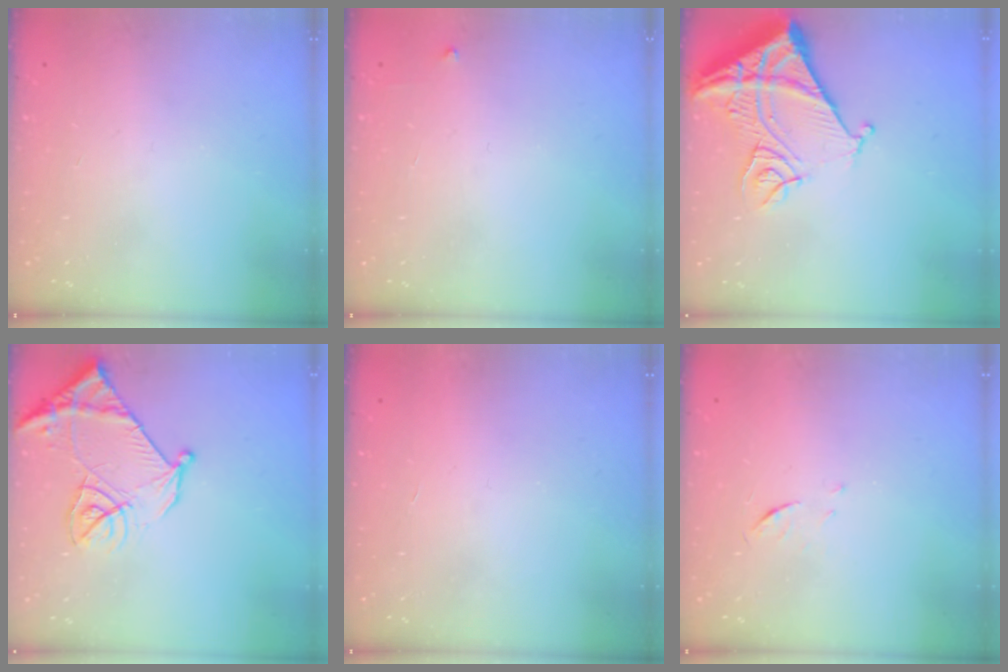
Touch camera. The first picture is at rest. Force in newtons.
{"total": 2.3, "press": 2.3, "slide": 0.3}
{"total": 14.7, "press": 14.6, "slide": 1.6}
{"total": 14.4, "press": 14.3, "slide": 1.6}
{"total": 1.8, "press": 1.8, "slide": 0.1}
{"total": 5.0, "press": 4.9, "slide": 0.4}